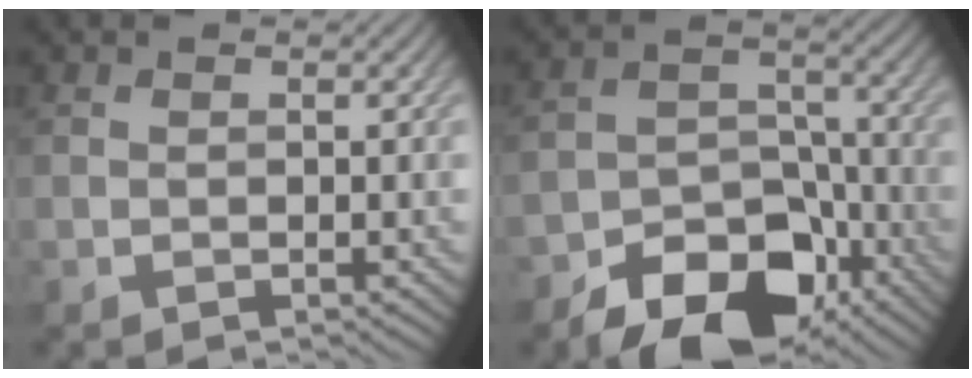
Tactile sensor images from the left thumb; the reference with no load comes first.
{"total": 11.7, "force": [-8.0, 6.5, 5.5], "torque": [-0.082, -0.010, -0.137]}